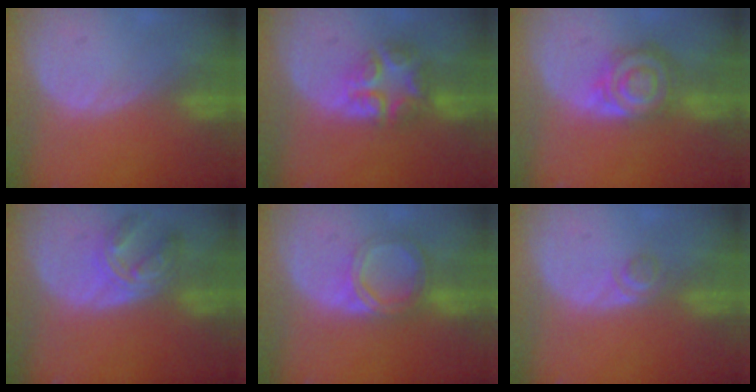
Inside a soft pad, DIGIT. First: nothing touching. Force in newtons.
{"total": 7.6, "press": 6.7, "slide": 3.7}
{"total": 8.0, "press": 7.1, "slide": 3.8}
{"total": 6.1, "press": 6.0, "slide": 0.7}
{"total": 6.1, "press": 5.4, "slide": 2.9}
{"total": 1.9, "press": 1.7, "slide": 0.8}